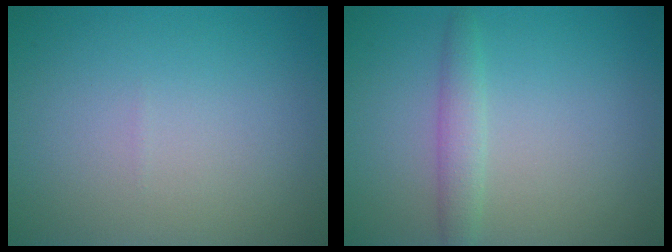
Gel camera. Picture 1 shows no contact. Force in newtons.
{"total": 1.9, "press": 1.9, "slide": 0.0}